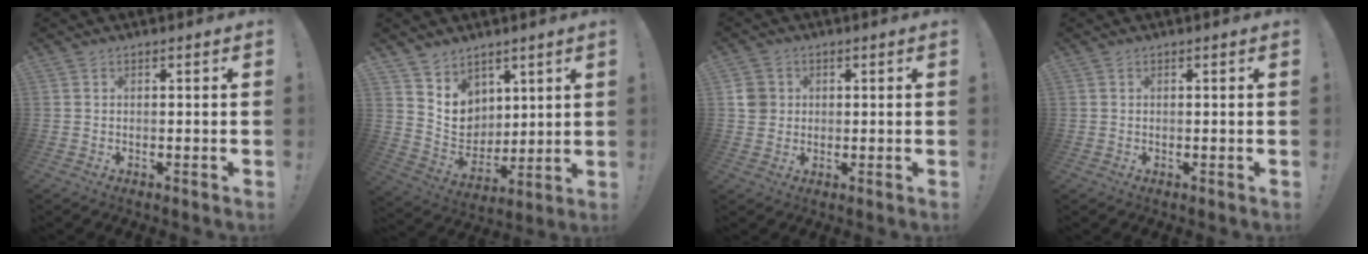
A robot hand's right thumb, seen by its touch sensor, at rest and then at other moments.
{"total": 8.9, "force": [6.4, 6.1, 0.7], "torque": [-0.022, -0.071, 0.131]}
{"total": 4.9, "force": [0.7, 4.6, 1.4], "torque": [-0.018, 0.002, 0.014]}
{"total": 1.0, "force": [0.3, 0.9, -0.1], "torque": [0.008, -0.003, 0.004]}